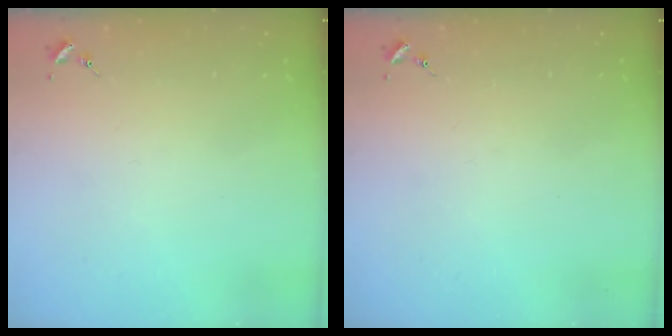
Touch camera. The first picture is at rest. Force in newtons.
{"total": 0.0}